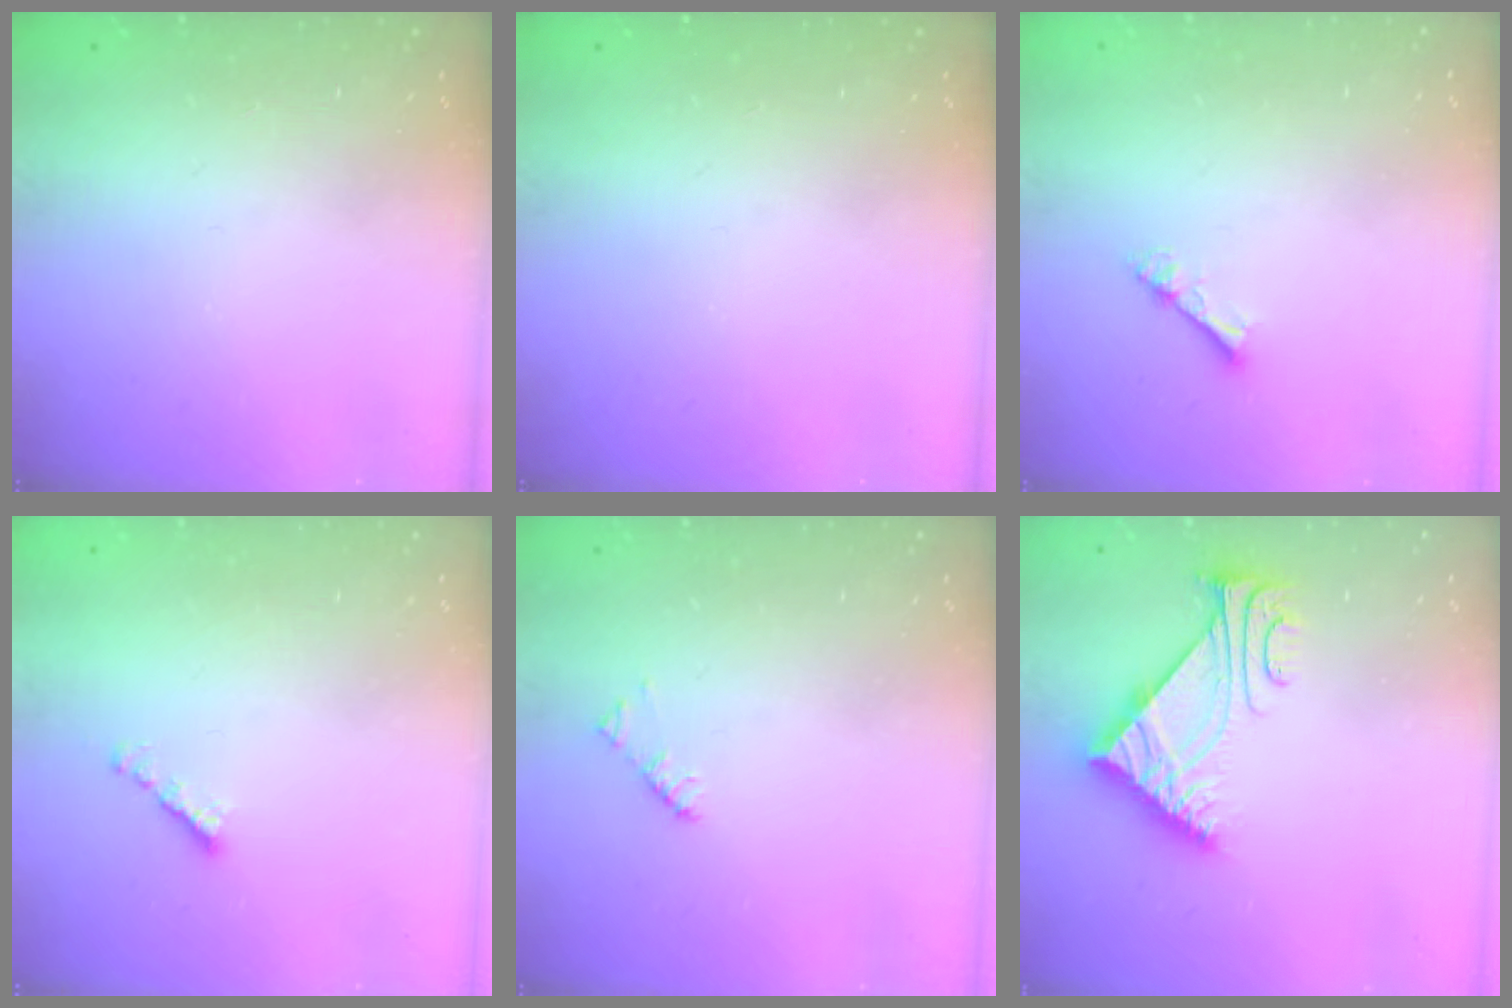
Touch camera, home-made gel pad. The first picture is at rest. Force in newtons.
{"total": 0.0}
{"total": 2.3, "press": 2.3, "slide": 0.3}
{"total": 2.2, "press": 2.1, "slide": 0.7}
{"total": 1.9, "press": 1.9, "slide": 0.3}
{"total": 7.1, "press": 7.1, "slide": 0.2}